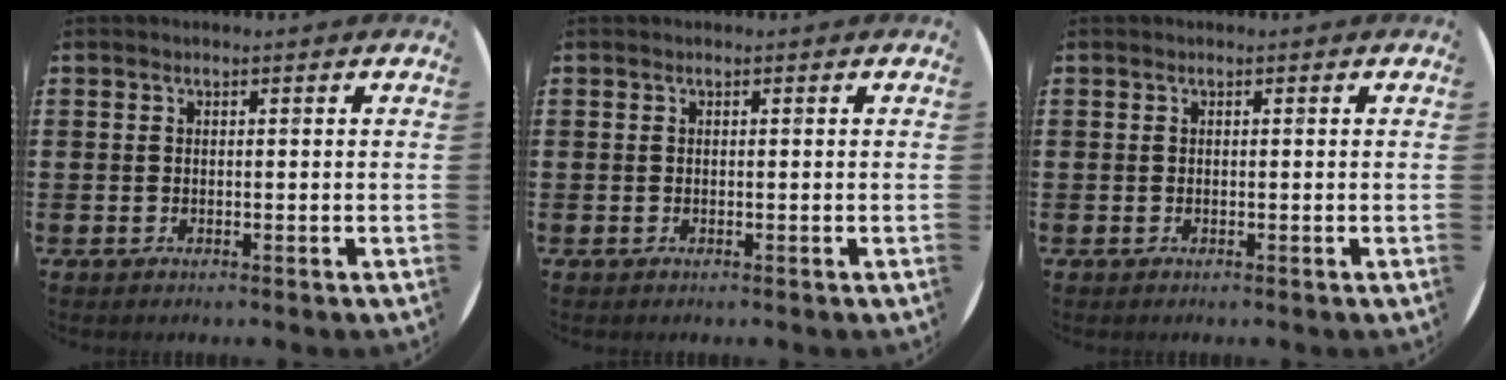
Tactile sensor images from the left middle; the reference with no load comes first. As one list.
[{"total": 0.0}, {"total": 0.0}]